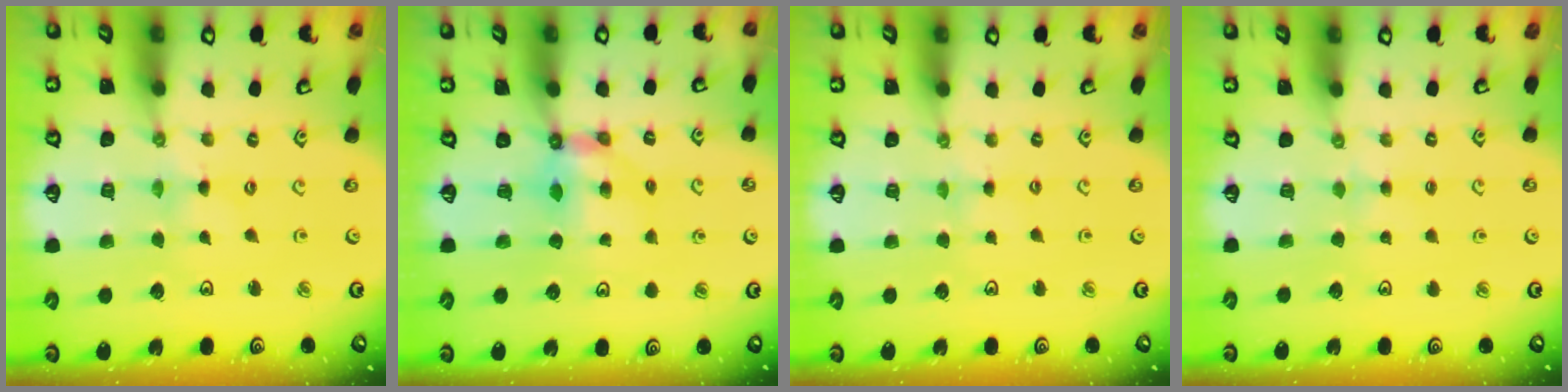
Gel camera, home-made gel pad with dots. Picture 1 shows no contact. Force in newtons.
{"total": 6.2, "press": 6.2, "slide": 0.5}
{"total": 2.3, "press": 2.3, "slide": 0.4}
{"total": 1.6, "press": 1.5, "slide": 0.4}